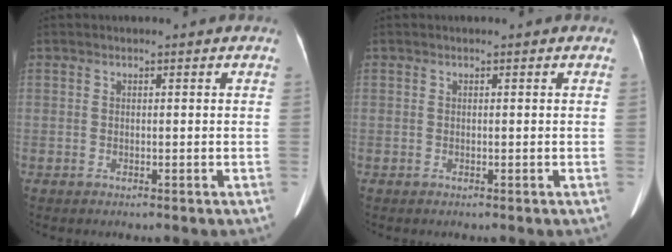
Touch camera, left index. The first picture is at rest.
{"total": 0.0}